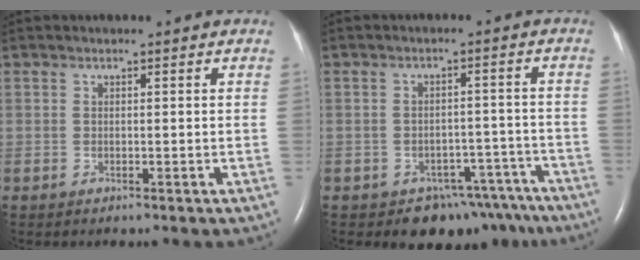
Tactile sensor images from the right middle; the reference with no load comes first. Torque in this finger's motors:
{"motor_torque": [0.28, -0.28, 0.05, 0.01]}